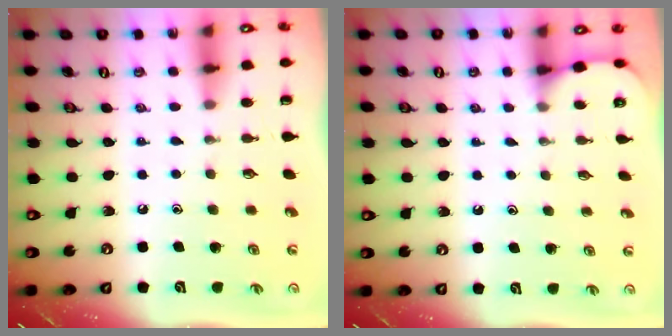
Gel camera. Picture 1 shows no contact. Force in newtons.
{"total": 2.5, "press": 2.5, "slide": 0.2}